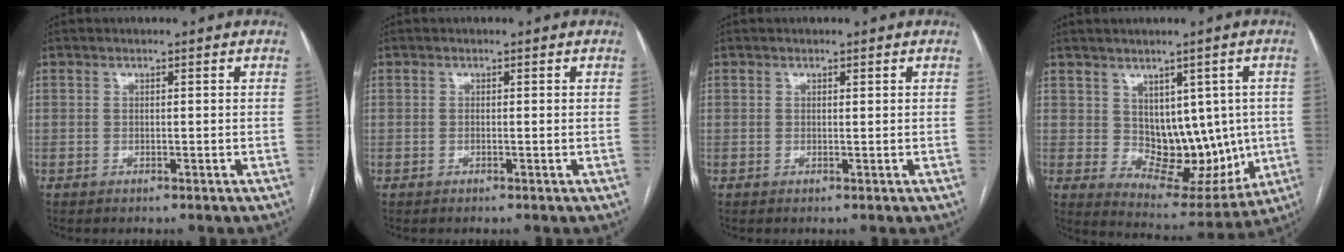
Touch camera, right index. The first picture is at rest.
{"total": 0.0}
{"total": 0.0}
{"total": 10.6, "force": [0.6, 7.0, 8.0], "torque": [-0.086, 0.011, 0.035]}